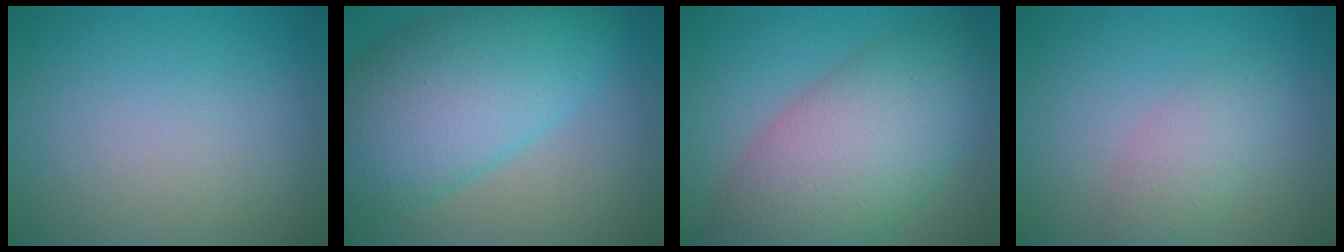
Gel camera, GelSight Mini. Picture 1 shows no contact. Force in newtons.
{"total": 11.4, "press": 11.4, "slide": 0.3}
{"total": 10.6, "press": 10.6, "slide": 0.5}
{"total": 2.7, "press": 2.7, "slide": 0.1}